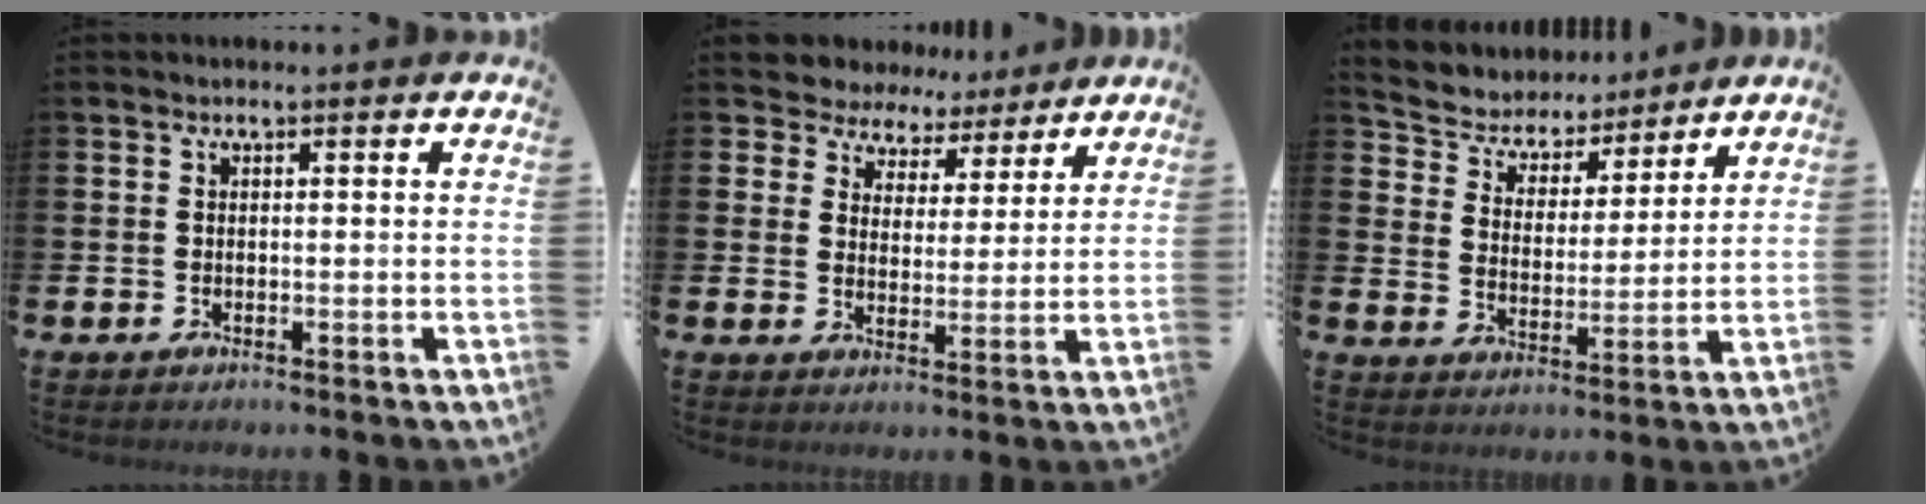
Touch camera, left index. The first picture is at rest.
{"total": 6.6, "force": [5.8, 3.1, 0.0], "torque": [-0.035, -0.036, 0.104]}
{"total": 5.5, "force": [5.0, 2.3, 0.1], "torque": [-0.043, -0.040, 0.084]}